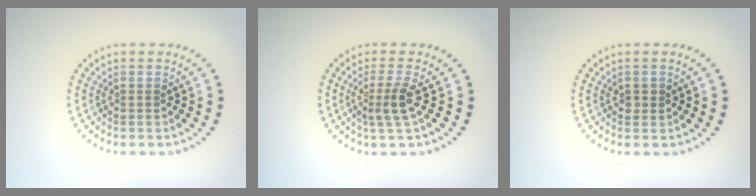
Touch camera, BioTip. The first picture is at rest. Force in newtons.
{"total": 2.4, "press": 1.8, "slide": 1.6}
{"total": 0.9, "press": 0.8, "slide": 0.1}